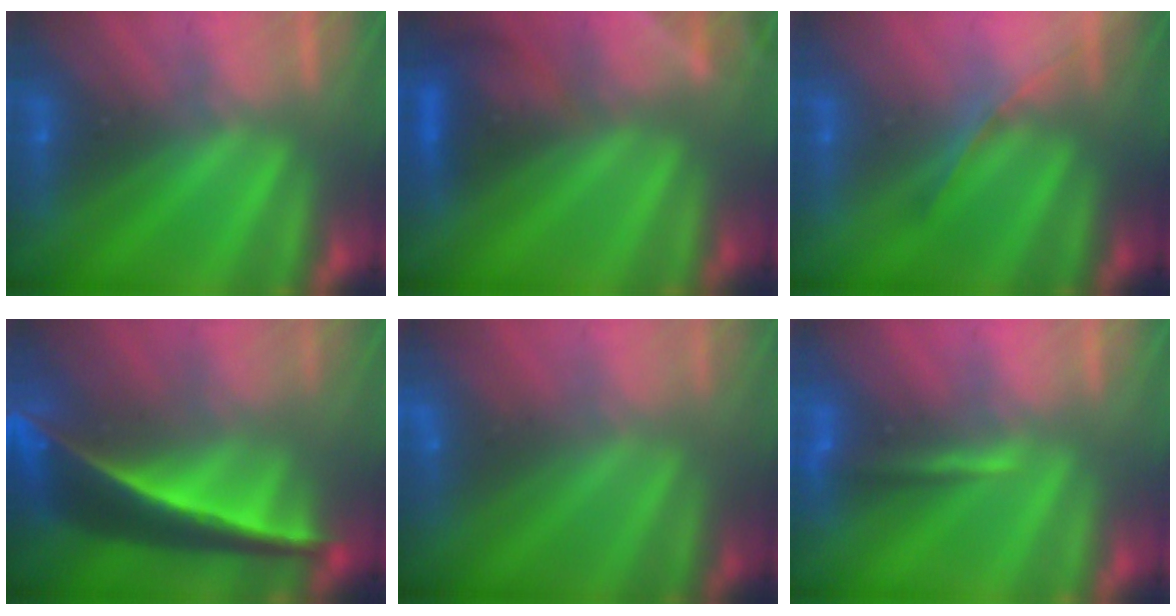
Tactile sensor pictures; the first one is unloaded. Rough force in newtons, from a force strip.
{"total": 5.7}
{"total": 1.2}
{"total": 10.3}
{"total": 3.0}
{"total": 1.3}